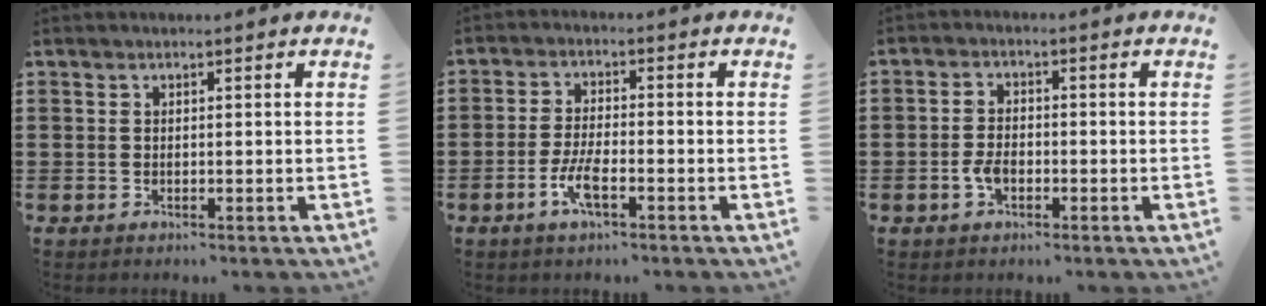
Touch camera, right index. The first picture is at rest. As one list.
[{"total": 4.7, "force": [-2.2, 1.2, 4.0], "torque": [-0.093, -0.006, -0.047]}, {"total": 3.1, "force": [-1.2, 1.8, 2.2], "torque": [-0.056, -0.002, -0.025]}]